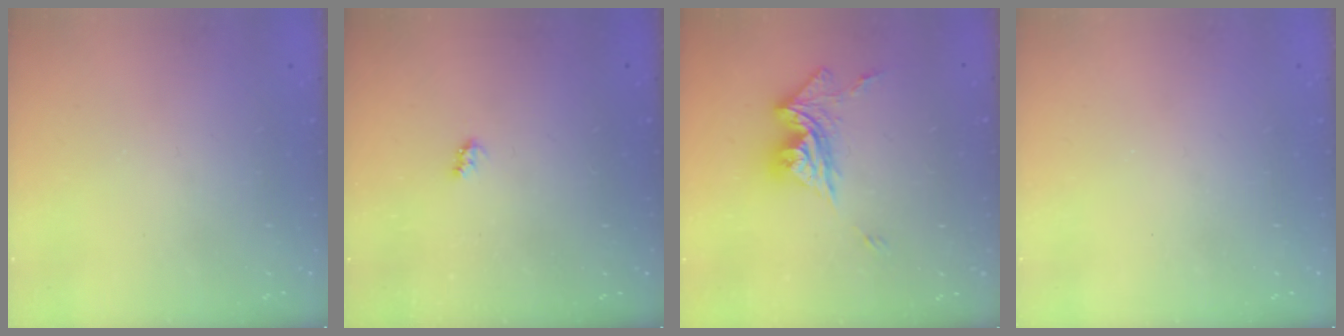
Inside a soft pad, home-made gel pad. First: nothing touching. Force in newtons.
{"total": 2.6, "press": 2.6, "slide": 0.4}
{"total": 12.0, "press": 11.9, "slide": 1.5}
{"total": 0.0}